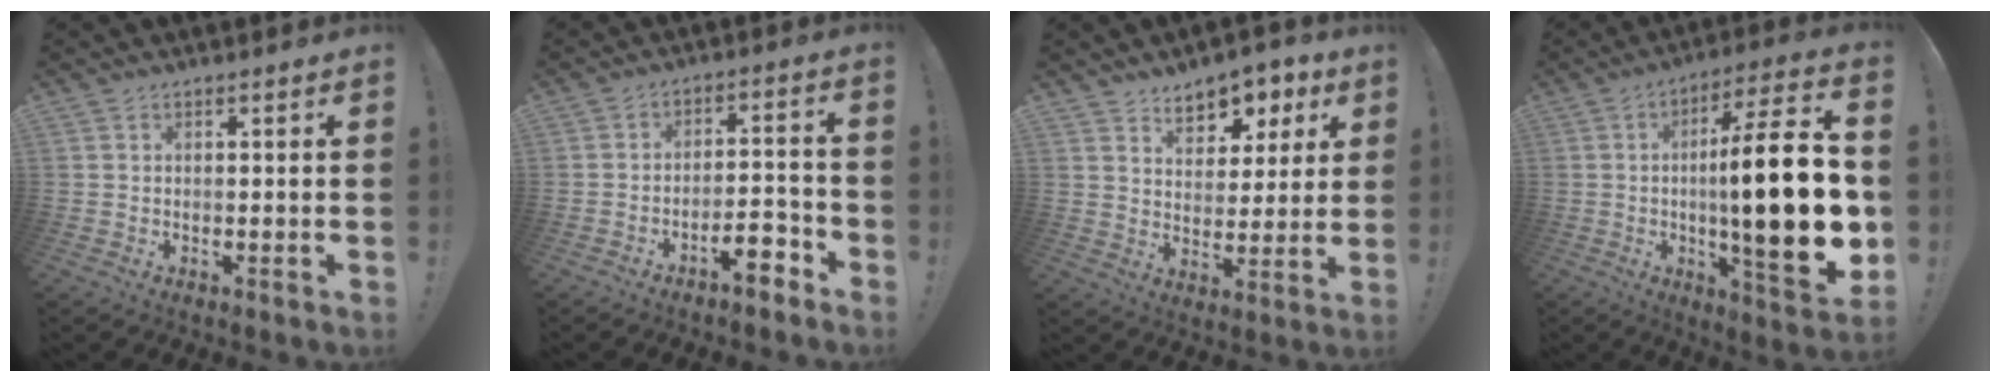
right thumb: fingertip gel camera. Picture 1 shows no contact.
{"total": 7.7, "force": [-5.9, 2.0, 4.5], "torque": [-0.062, 0.041, -0.101]}
{"total": 8.1, "force": [5.4, 5.4, 2.8], "torque": [-0.028, -0.040, 0.100]}
{"total": 24.5, "force": [-1.4, 4.7, 24.0], "torque": [-0.392, -0.005, -0.028]}